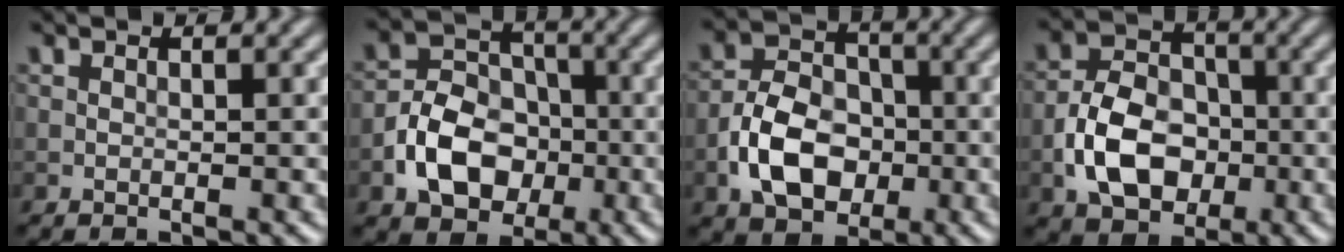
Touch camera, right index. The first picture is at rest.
{"total": 6.5, "force": [-2.3, 4.8, 3.8], "torque": [-0.064, 0.000, -0.045]}
{"total": 6.6, "force": [-2.2, 4.6, 4.2], "torque": [-0.076, 0.002, -0.044]}
{"total": 6.8, "force": [-2.1, 4.7, 4.4], "torque": [-0.080, 0.002, -0.041]}